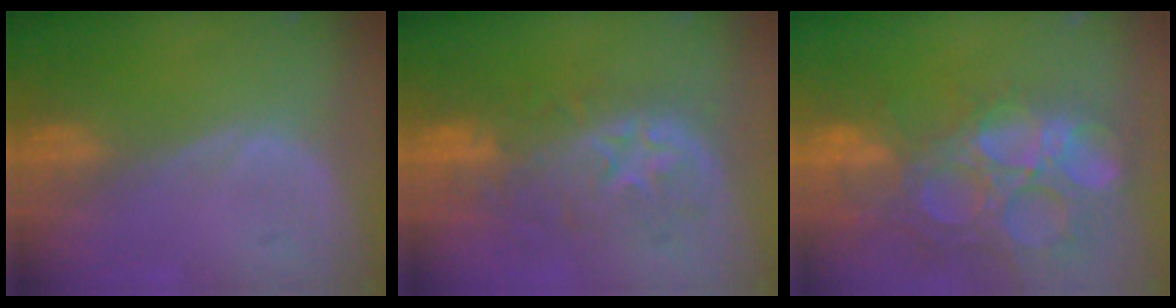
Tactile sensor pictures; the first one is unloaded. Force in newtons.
{"total": 9.5, "press": 9.0, "slide": 3.1}
{"total": 14.8, "press": 12.3, "slide": 8.3}